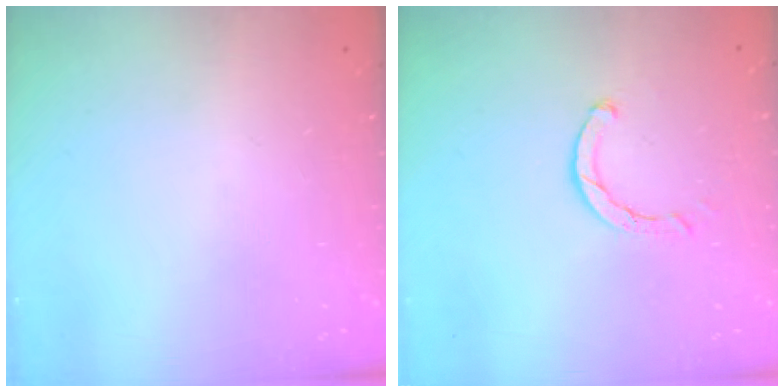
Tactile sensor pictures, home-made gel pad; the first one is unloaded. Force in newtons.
{"total": 1.6, "press": 1.6, "slide": 0.2}